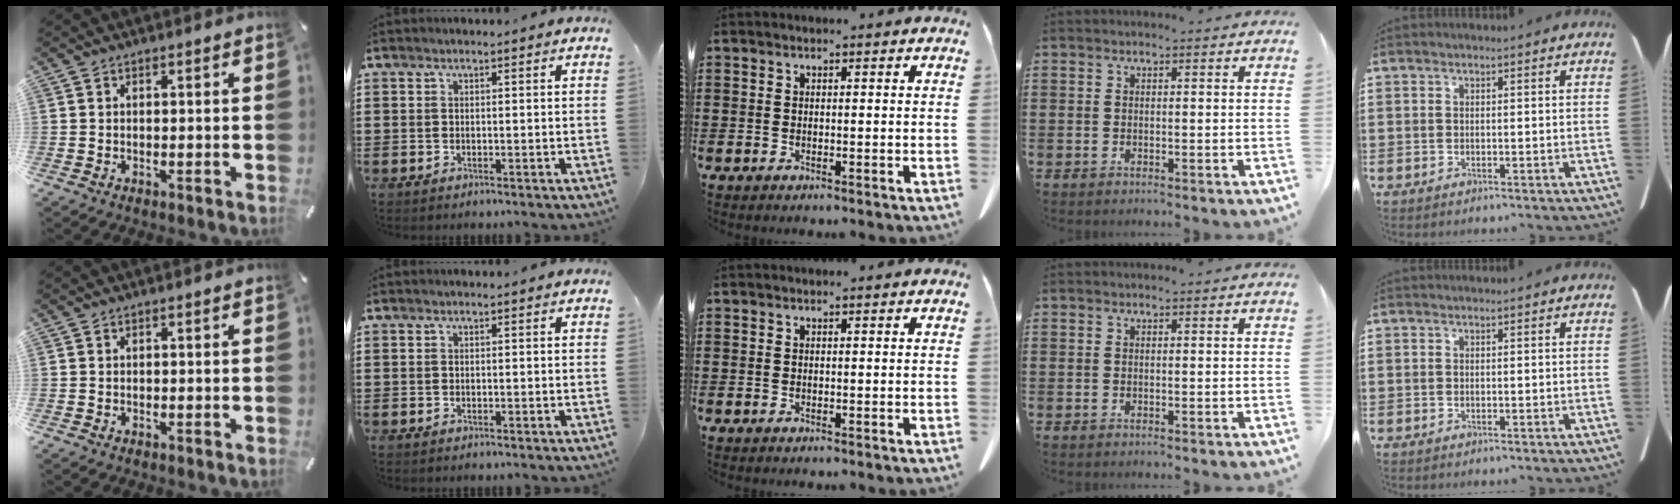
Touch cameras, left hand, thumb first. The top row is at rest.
{}